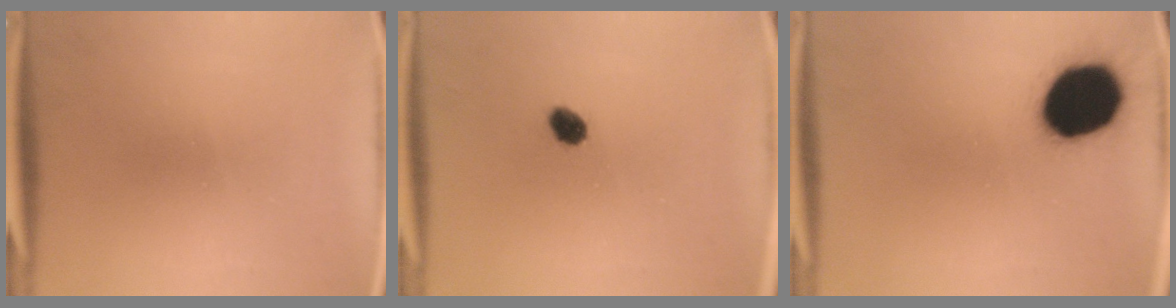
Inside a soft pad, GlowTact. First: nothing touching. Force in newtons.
{"total": 3.0}
{"total": 18.8}